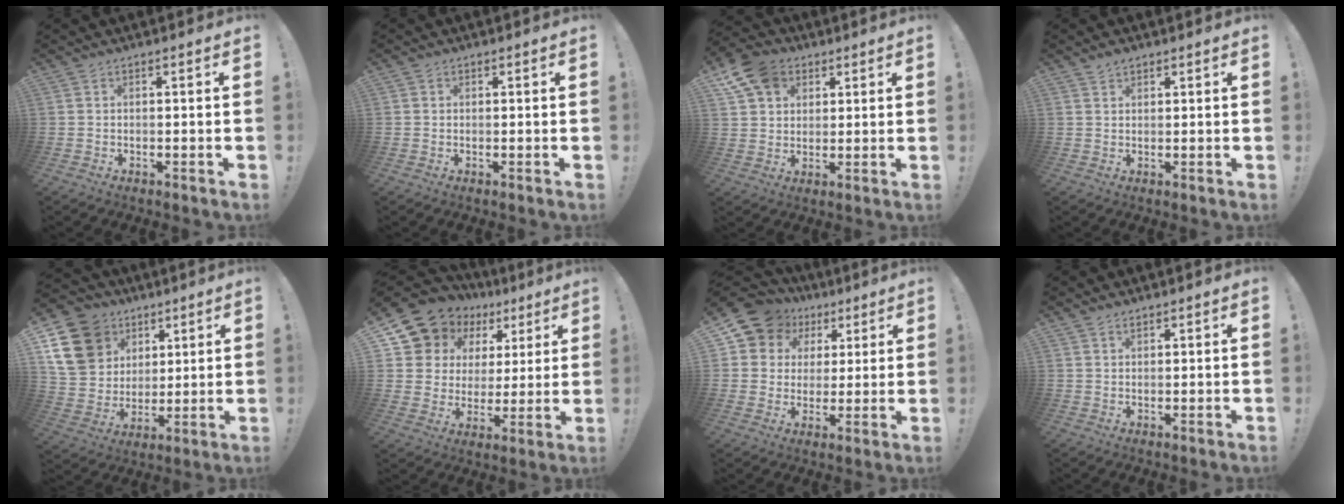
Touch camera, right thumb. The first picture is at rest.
{"total": 0.6, "force": [0.3, 0.5, 0.1], "torque": [0.001, -0.001, 0.006]}
{"total": 11.2, "force": [5.6, 8.6, 4.6], "torque": [-0.083, -0.018, 0.115]}
{"total": 2.0, "force": [1.6, 1.0, 0.6], "torque": [-0.007, -0.007, 0.030]}
{"total": 17.6, "force": [6.9, 14.5, 7.1], "torque": [-0.112, -0.027, 0.153]}
{"total": 12.1, "force": [8.6, 8.0, 2.7], "torque": [-0.064, -0.065, 0.172]}
{"total": 9.9, "force": [4.9, 8.4, 1.9], "torque": [-0.038, -0.036, 0.103]}
{"total": 1.3, "force": [1.1, 0.6, 0.2], "torque": [0.008, -0.010, 0.019]}